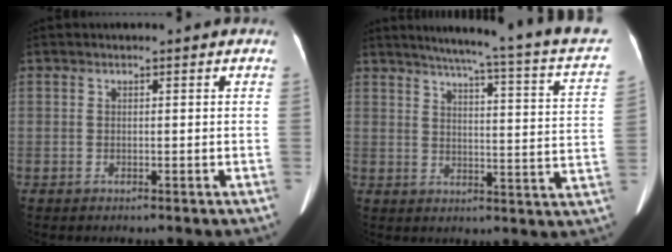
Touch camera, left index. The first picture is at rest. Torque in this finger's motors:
{"motor_torque": [-0.42, -1.71, 0.06, 0.08]}